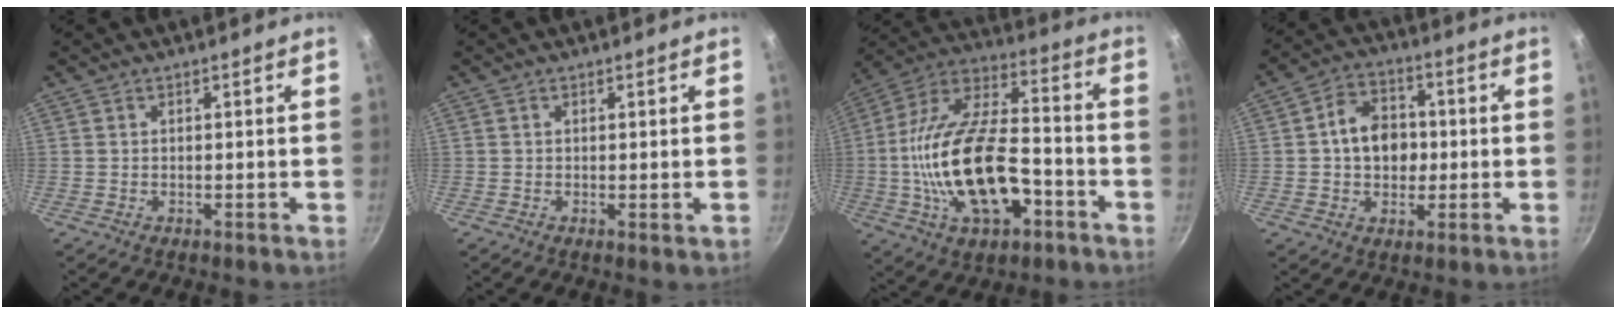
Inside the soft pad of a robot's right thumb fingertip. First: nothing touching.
{"total": 0.9, "force": [0.1, 0.1, 0.9], "torque": [-0.015, -0.002, -0.001]}
{"total": 23.9, "force": [-5.7, 12.5, 19.6], "torque": [-0.357, 0.045, -0.104]}
{"total": 10.0, "force": [0.1, 7.8, 6.4], "torque": [-0.070, 0.015, -0.008]}